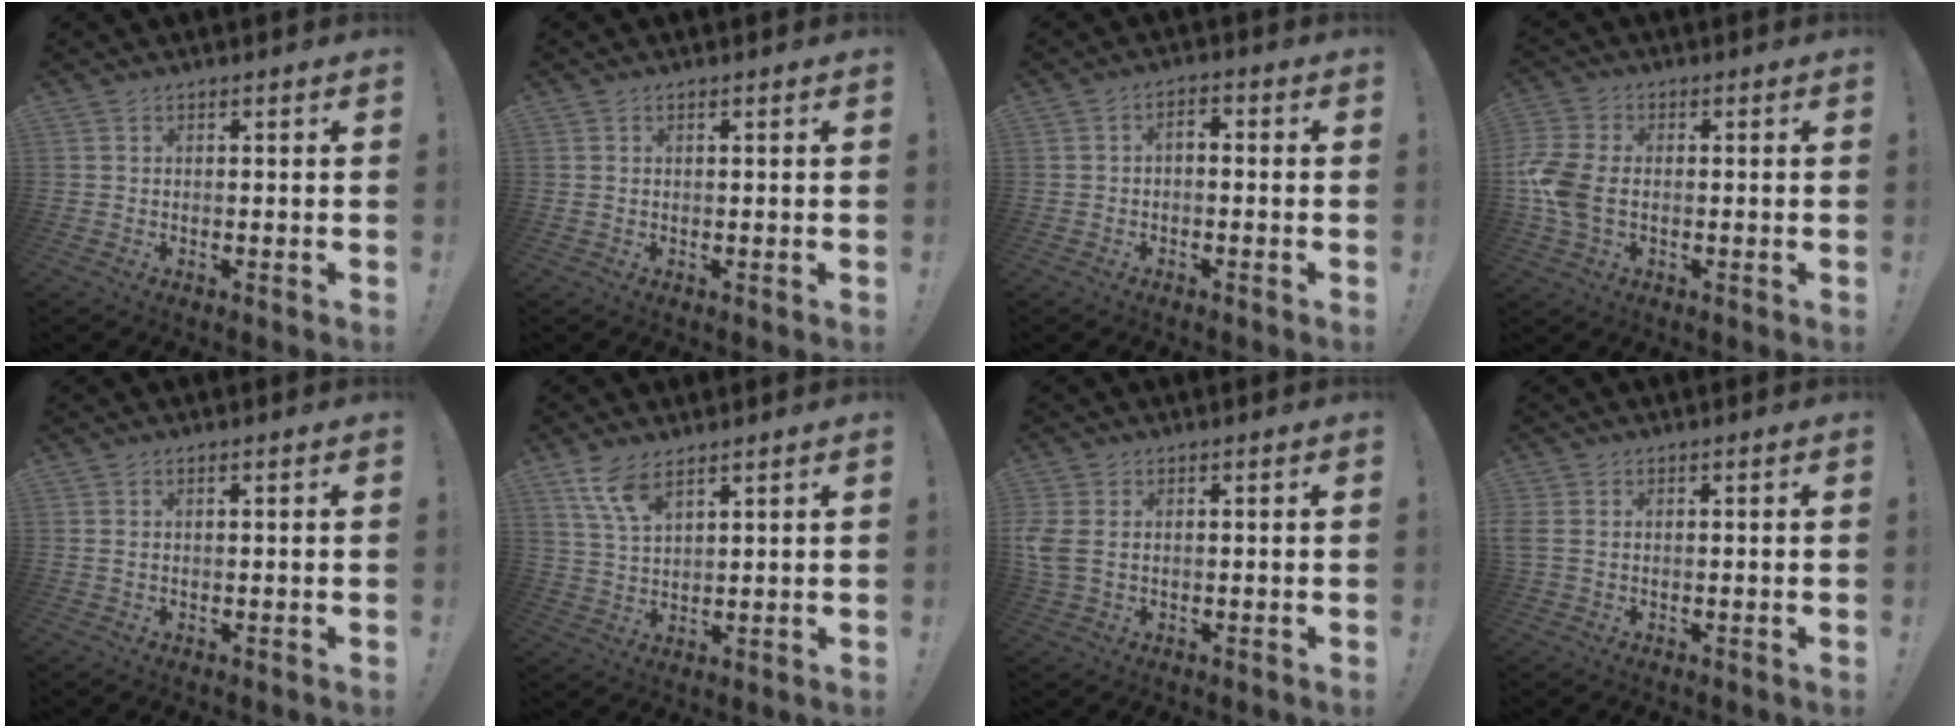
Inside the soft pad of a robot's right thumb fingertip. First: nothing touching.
{"total": 0.6, "force": [0.5, -0.2, 0.4], "torque": [-0.008, -0.001, 0.009]}
{"total": 2.7, "force": [-1.5, 1.2, 1.9], "torque": [-0.042, 0.006, -0.031]}
{"total": 10.2, "force": [-1.4, 6.7, 7.6], "torque": [-0.178, 0.002, -0.025]}
{"total": 1.1, "force": [0.6, -0.1, 0.9], "torque": [-0.018, 0.001, 0.011]}
{"total": 7.5, "force": [5.3, 2.7, 4.6], "torque": [-0.087, -0.026, 0.099]}
{"total": 4.6, "force": [0.5, 2.9, 3.5], "torque": [-0.085, -0.001, 0.009]}
{"total": 2.0, "force": [0.1, 1.4, 1.5], "torque": [-0.029, 0.006, 0.004]}